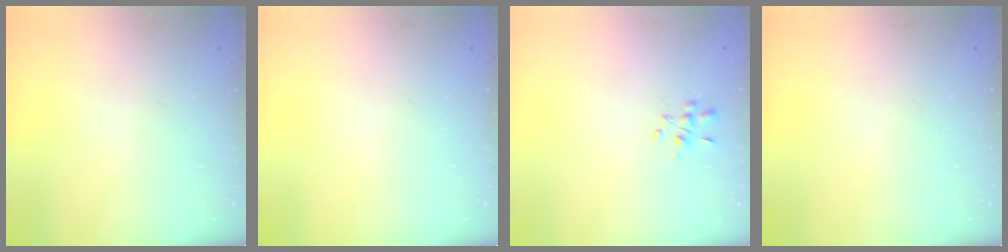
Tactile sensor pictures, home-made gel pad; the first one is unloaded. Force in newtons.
{"total": 0.0}
{"total": 3.0, "press": 2.9, "slide": 0.8}
{"total": 0.0}